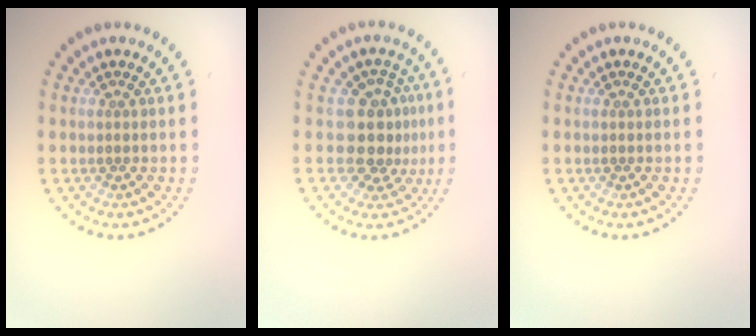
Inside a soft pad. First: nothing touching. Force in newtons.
{"total": 3.6, "press": 3.0, "slide": 1.9}
{"total": 0.0}